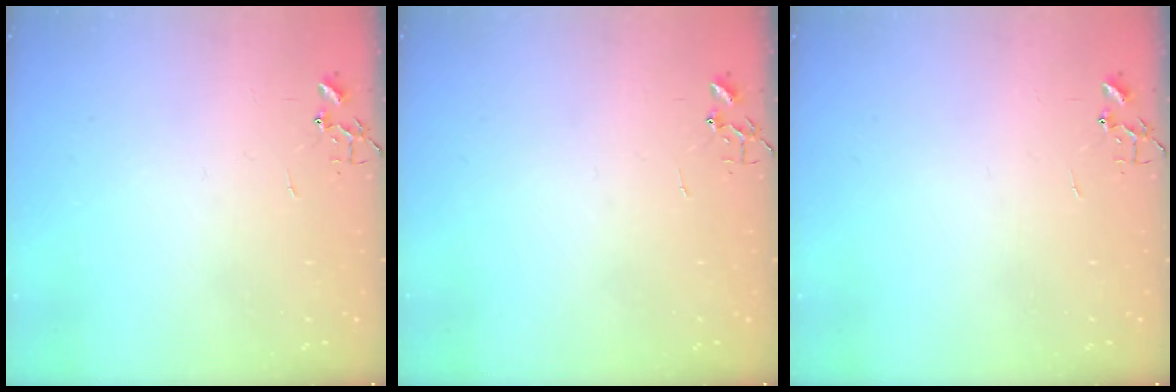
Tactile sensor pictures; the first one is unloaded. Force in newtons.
{"total": 0.0}
{"total": 0.0}